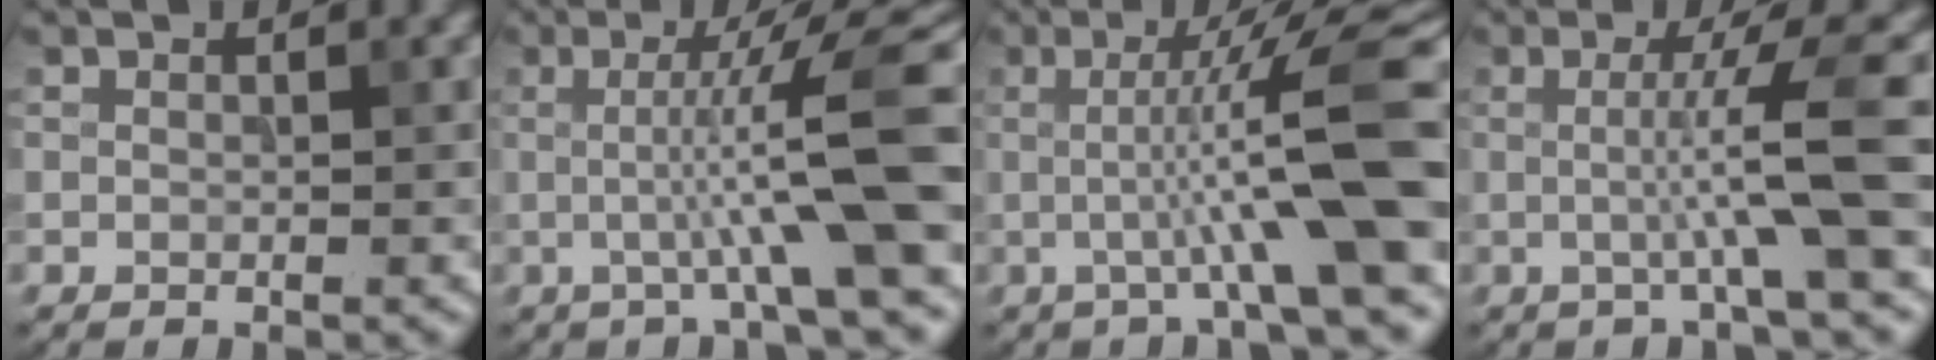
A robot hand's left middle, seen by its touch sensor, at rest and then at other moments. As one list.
[{"total": 10.0, "force": [-0.3, 1.7, 9.9], "torque": [-0.126, 0.006, -0.009]}, {"total": 11.2, "force": [-0.5, 1.9, 11.0], "torque": [-0.142, 0.012, -0.013]}, {"total": 6.8, "force": [-0.4, 0.7, 6.8], "torque": [-0.108, 0.008, -0.011]}]